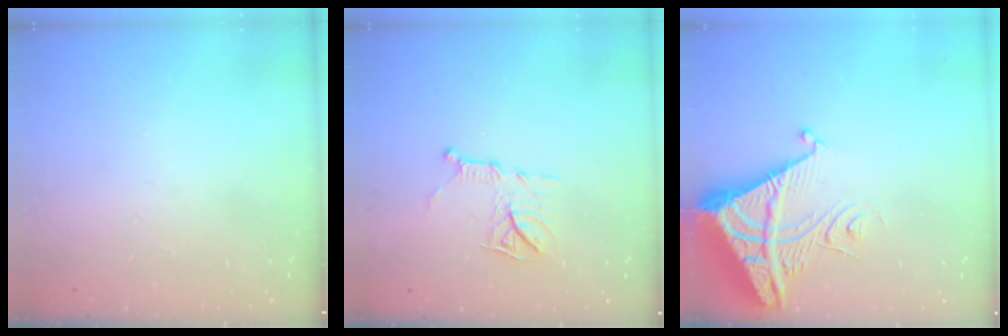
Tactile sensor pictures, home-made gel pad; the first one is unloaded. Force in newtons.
{"total": 10.6, "press": 10.6, "slide": 0.8}
{"total": 8.5, "press": 8.4, "slide": 0.9}